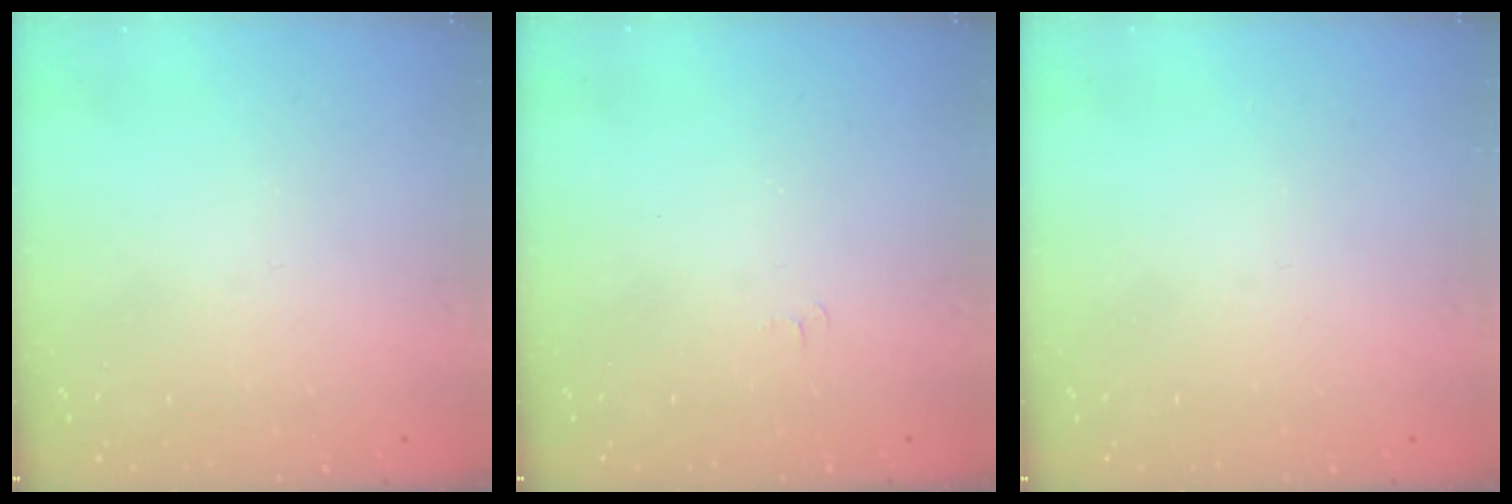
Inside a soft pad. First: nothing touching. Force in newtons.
{"total": 3.6, "press": 3.6, "slide": 0.4}
{"total": 0.0}